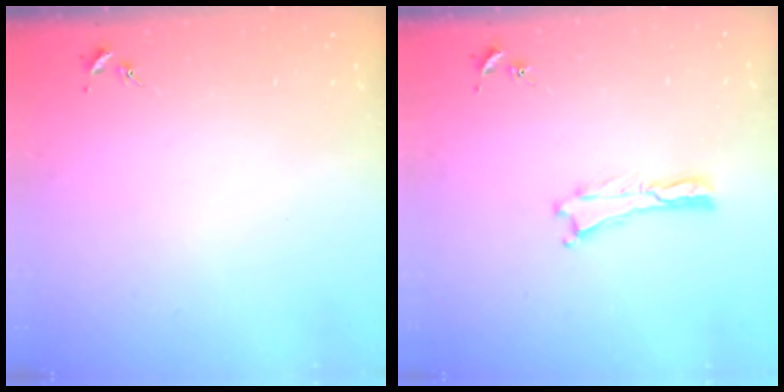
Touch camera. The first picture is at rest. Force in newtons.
{"total": 0.0}